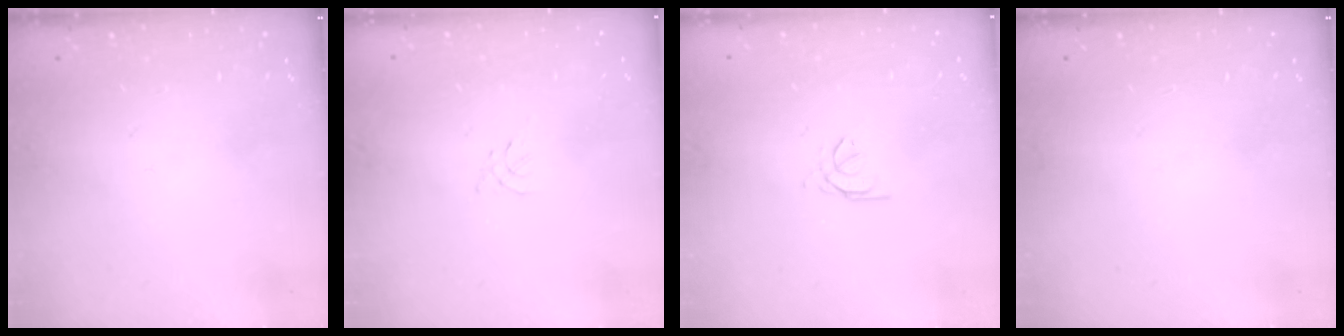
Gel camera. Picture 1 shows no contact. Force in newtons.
{"total": 0.0}
{"total": 1.4, "press": 1.3, "slide": 0.3}
{"total": 0.0}